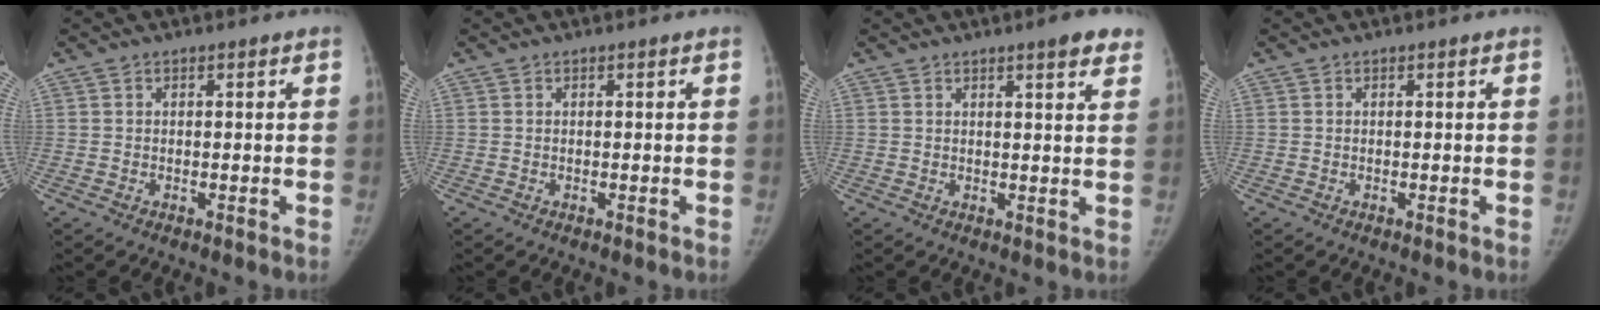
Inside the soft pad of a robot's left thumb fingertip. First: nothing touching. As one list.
[{"total": 0.0}, {"total": 5.5, "force": [3.7, 1.0, 4.0], "torque": [-0.037, -0.011, 0.044]}, {"total": 0.0}]